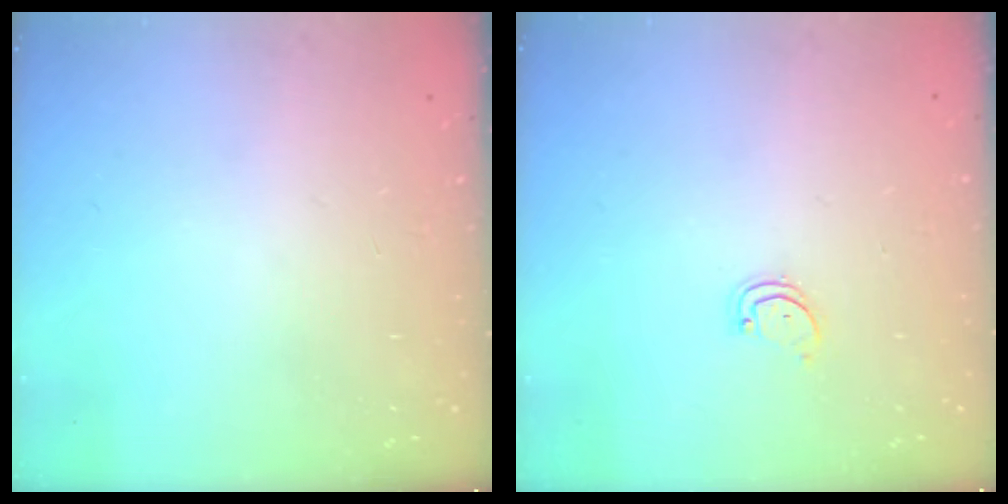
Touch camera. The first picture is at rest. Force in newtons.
{"total": 2.3, "press": 2.3, "slide": 0.1}